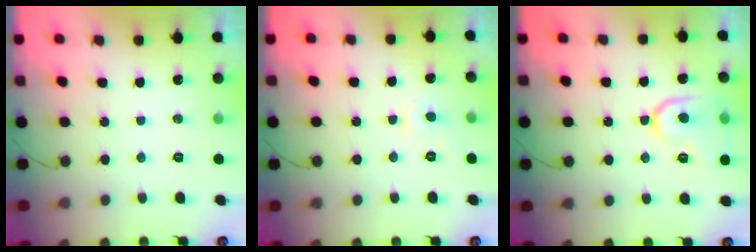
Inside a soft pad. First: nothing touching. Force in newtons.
{"total": 3.5, "press": 3.5, "slide": 0.3}
{"total": 11.7, "press": 11.6, "slide": 1.3}